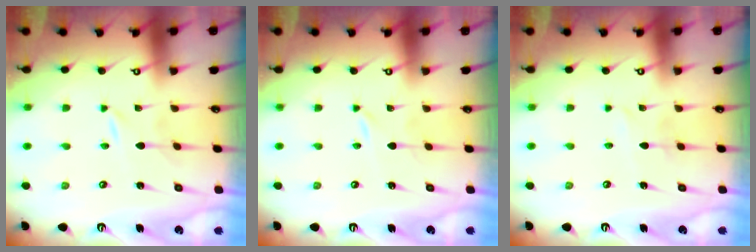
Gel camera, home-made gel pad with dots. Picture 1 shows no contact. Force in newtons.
{"total": 0.0}
{"total": 2.3, "press": 2.3, "slide": 0.2}